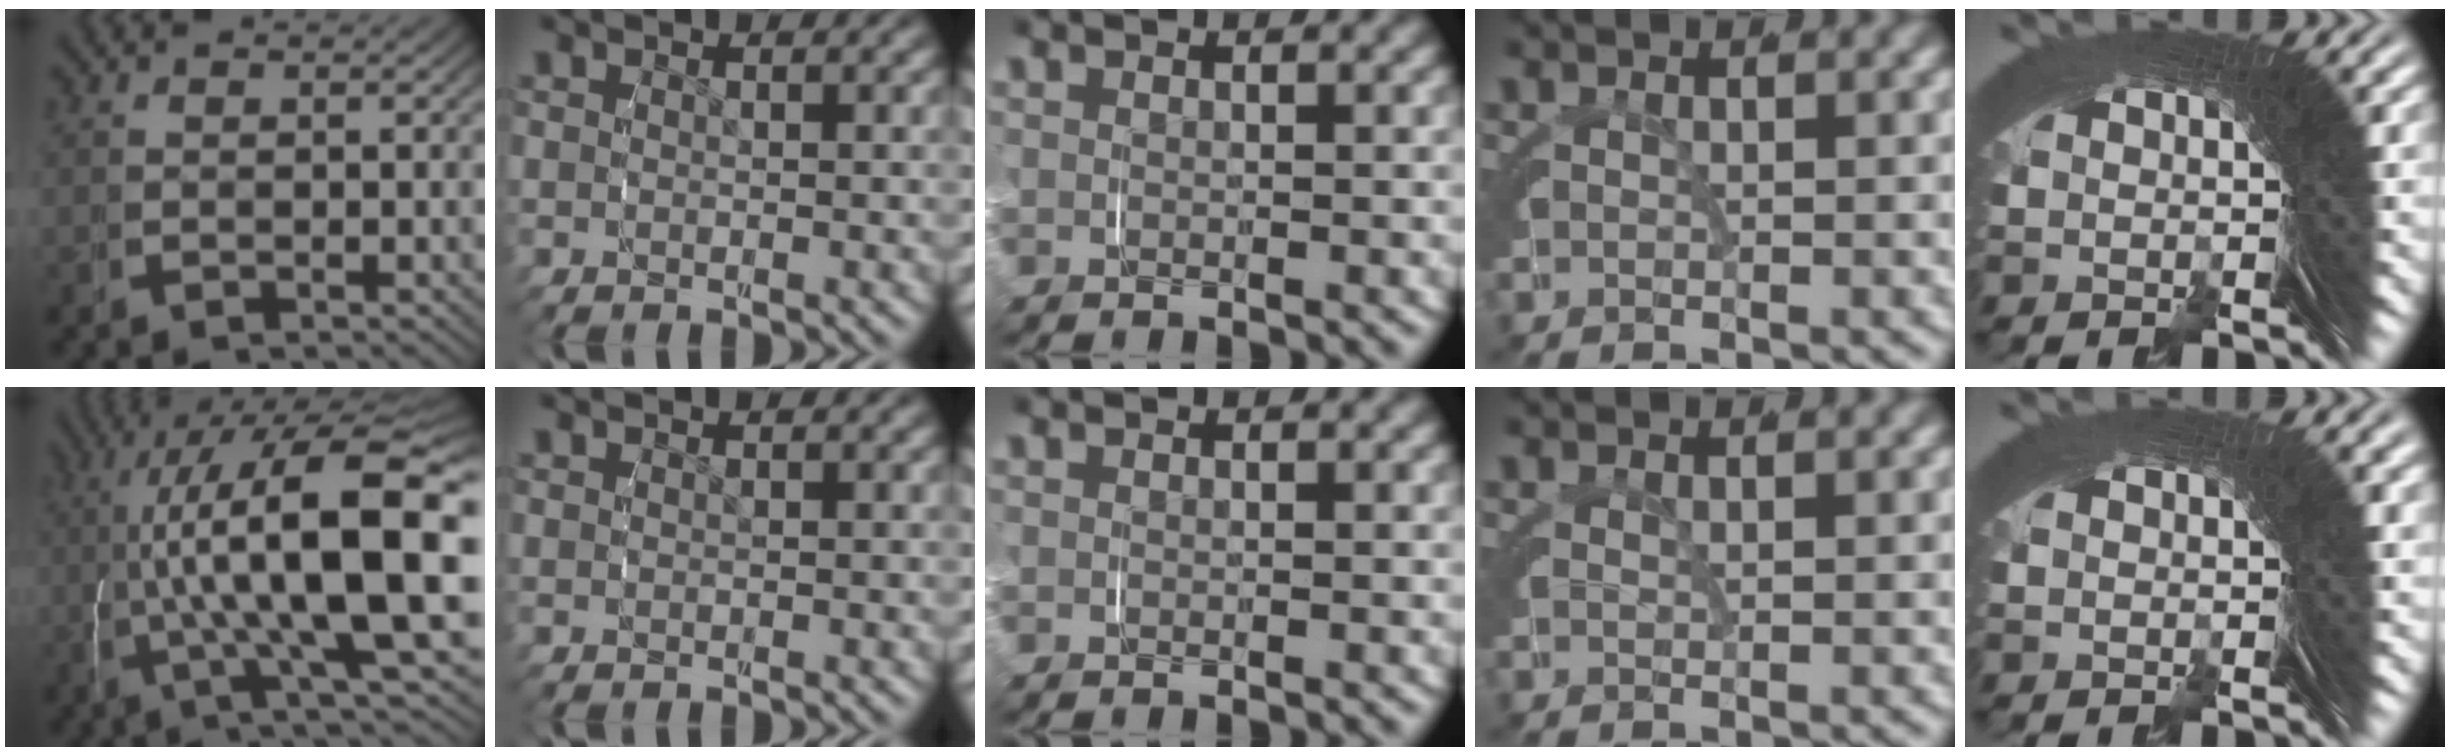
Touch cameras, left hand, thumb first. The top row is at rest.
{"thumb": {"total": 18.7, "force": [1.1, 8.6, 16.6], "torque": [-0.255, -0.016, 0.017]}, "ring": {"total": 0.7, "force": [0.5, -0.3, 0.3], "torque": [-0.004, -0.001, 0.010]}, "little": {"total": 1.3, "force": [0.5, 0.2, 1.2], "torque": [-0.007, 0.008, 0.002]}}